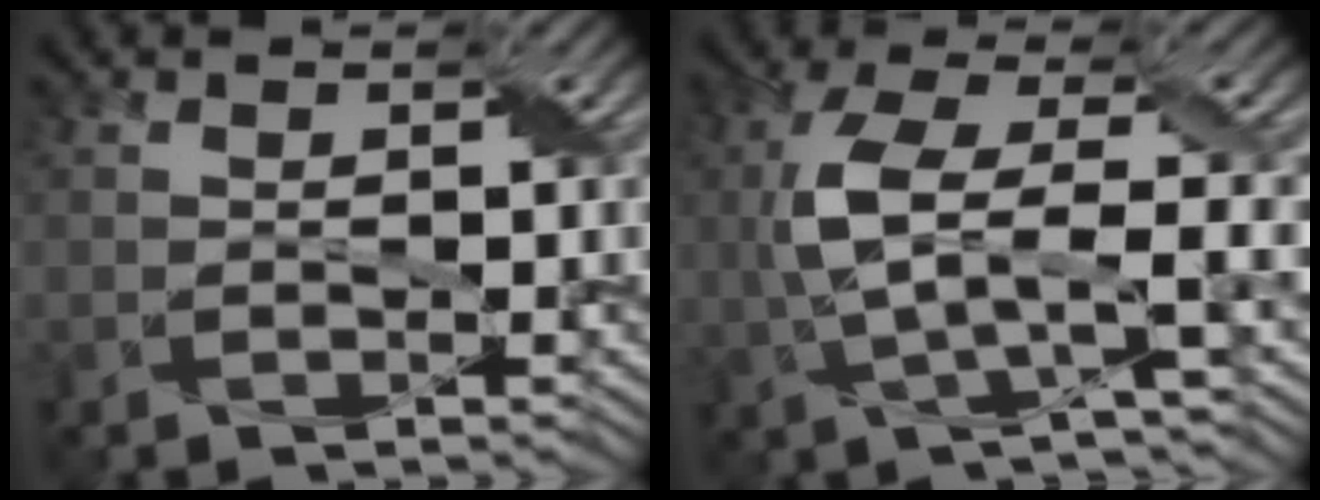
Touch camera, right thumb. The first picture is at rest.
{"total": 7.8, "force": [0.0, 2.5, 7.4], "torque": [-0.160, 0.016, -0.005]}